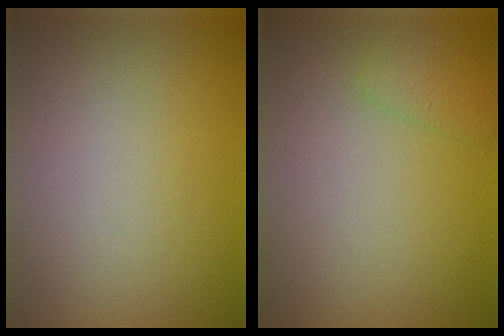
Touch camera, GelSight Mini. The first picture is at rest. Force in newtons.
{"total": 1.3, "press": 1.3, "slide": 0.1}